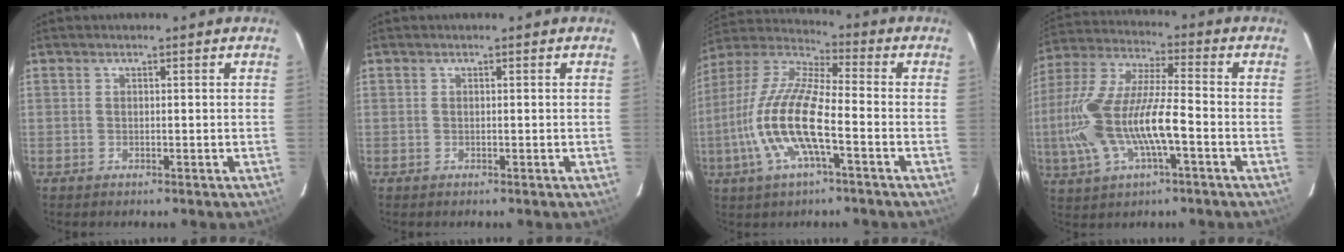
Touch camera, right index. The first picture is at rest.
{"total": 0.0}
{"total": 15.7, "force": [-4.6, 3.8, 14.5], "torque": [-0.301, -0.005, -0.097]}
{"total": 18.6, "force": [-4.7, 5.9, 17.0], "torque": [-0.353, -0.007, -0.086]}